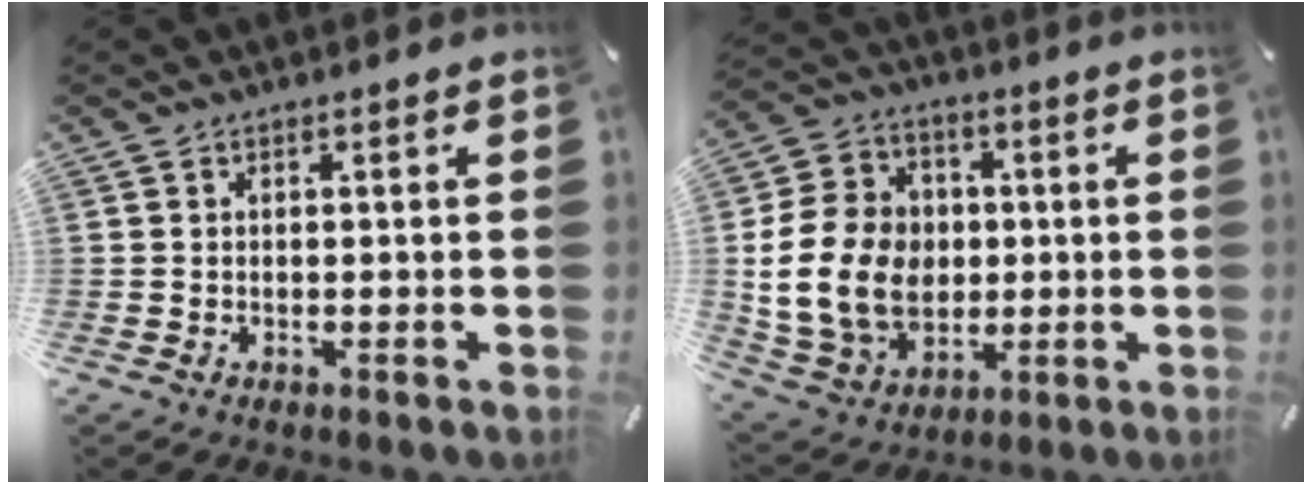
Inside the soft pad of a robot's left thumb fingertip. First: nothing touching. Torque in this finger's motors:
{"motor_torque": [1.21, 1.26, 0.69, -0.31, 0.57]}